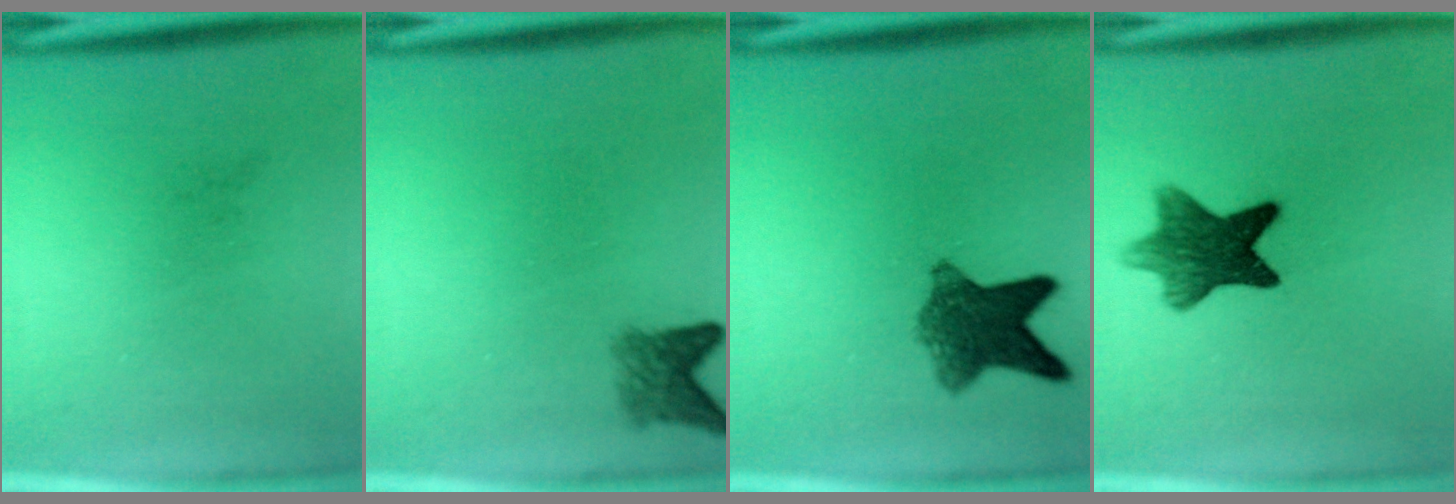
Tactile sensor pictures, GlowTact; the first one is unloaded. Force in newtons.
{"total": 2.8}
{"total": 7.8}
{"total": 8.9}